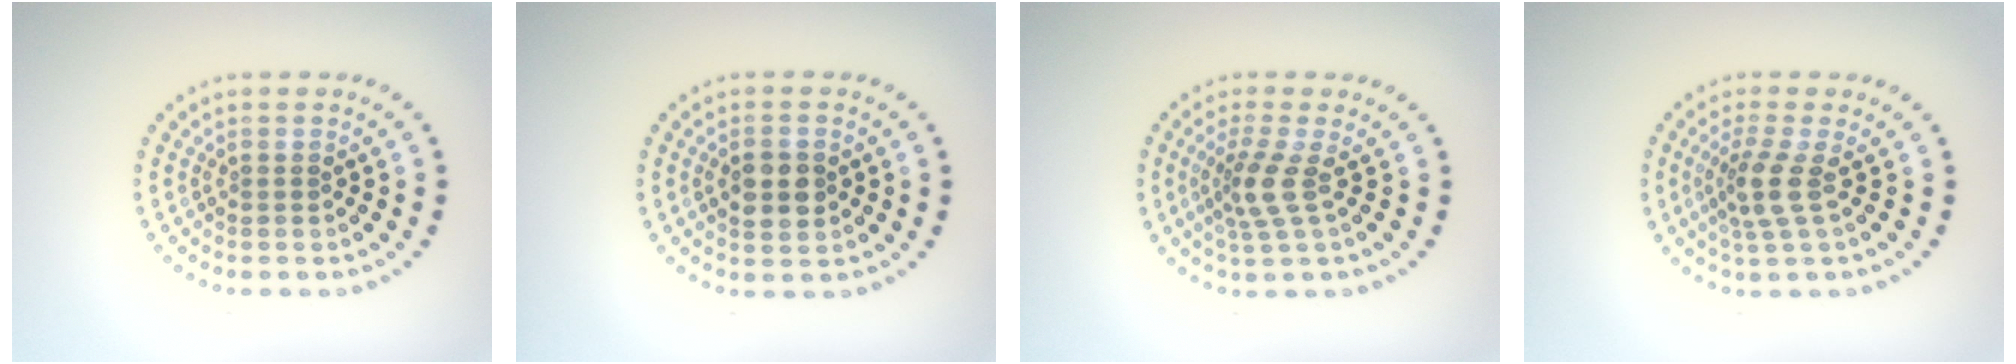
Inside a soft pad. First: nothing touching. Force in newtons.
{"total": 3.2, "press": 3.2, "slide": 0.1}
{"total": 2.8, "press": 2.1, "slide": 1.9}
{"total": 2.8, "press": 2.2, "slide": 1.8}